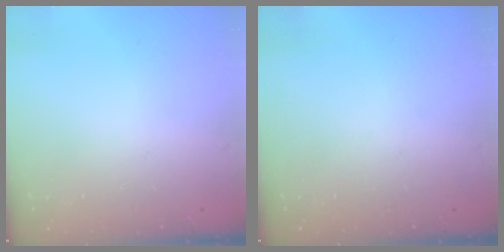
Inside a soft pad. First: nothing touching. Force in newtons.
{"total": 0.0}